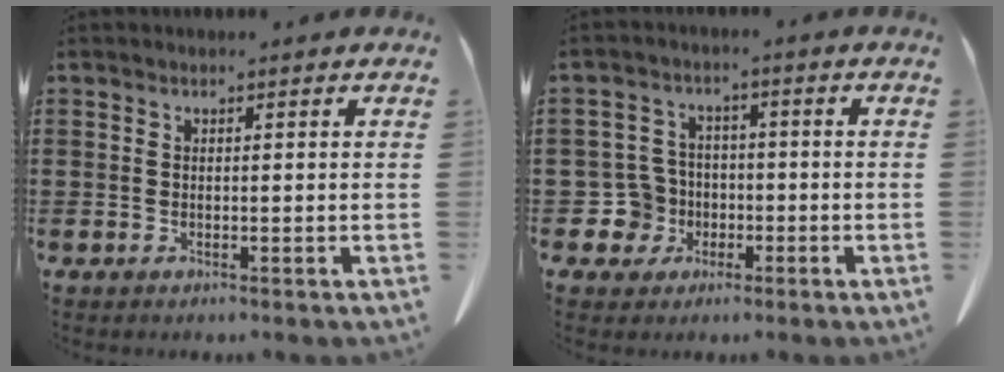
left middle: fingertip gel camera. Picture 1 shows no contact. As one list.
[{"total": 5.9, "force": [-1.5, 5.5, 1.5], "torque": [-0.065, 0.006, -0.030]}]